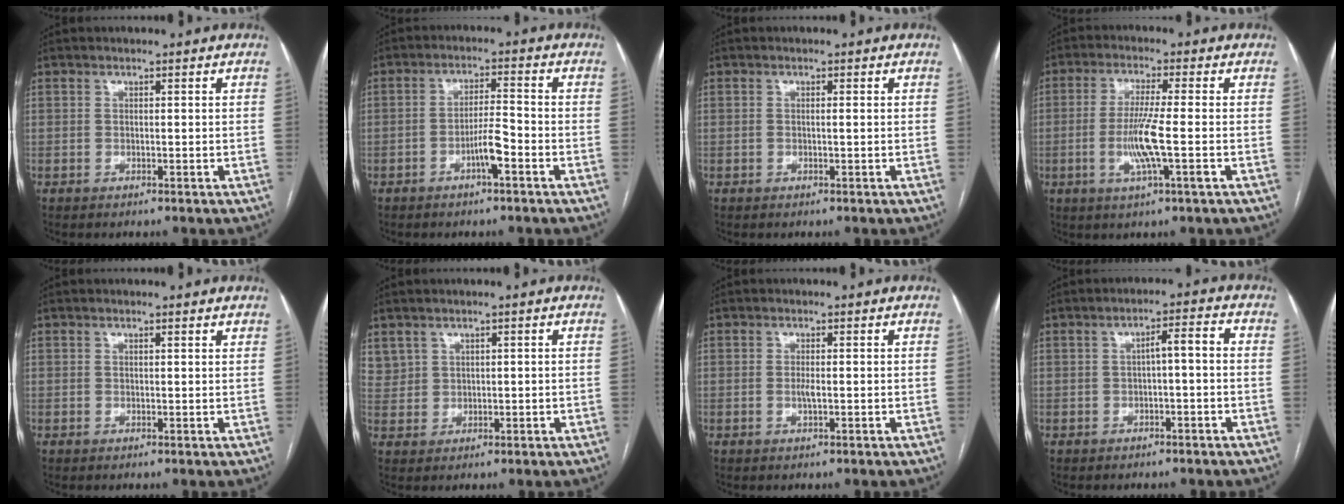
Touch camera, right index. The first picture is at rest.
{"total": 4.5, "force": [-2.2, 0.3, 3.9], "torque": [-0.071, 0.003, -0.041]}
{"total": 0.6, "force": [0.0, 0.0, 0.6], "torque": [-0.011, 0.000, -0.002]}
{"total": 7.4, "force": [-1.6, -0.3, 7.2], "torque": [-0.145, -0.009, -0.031]}
{"total": 1.4, "force": [1.3, 0.3, 0.4], "torque": [-0.013, 0.001, 0.010]}
{"total": 3.0, "force": [1.8, 2.4, 0.5], "torque": [-0.008, 0.010, 0.044]}
{"total": 1.3, "force": [-0.2, 0.1, 1.2], "torque": [-0.027, -0.002, -0.003]}
{"total": 3.4, "force": [-0.3, 0.7, 3.3], "torque": [-0.052, 0.018, -0.003]}